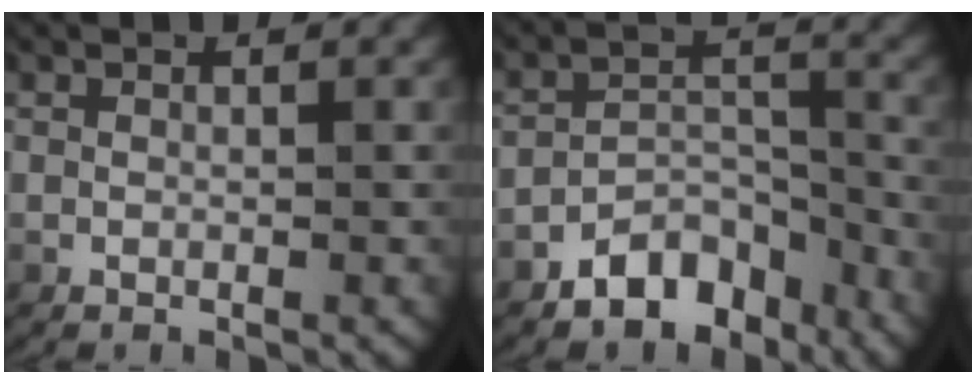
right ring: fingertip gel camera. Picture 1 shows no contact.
{"total": 5.6, "force": [-4.0, 3.0, 2.4], "torque": [-0.029, -0.009, -0.069]}